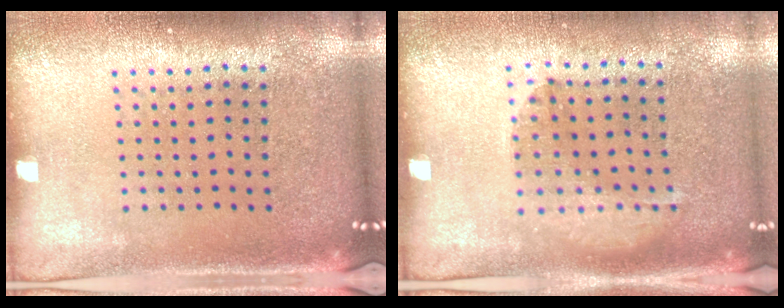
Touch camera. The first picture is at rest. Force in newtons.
{"total": 1.0, "press": 1.0, "slide": 0.3}